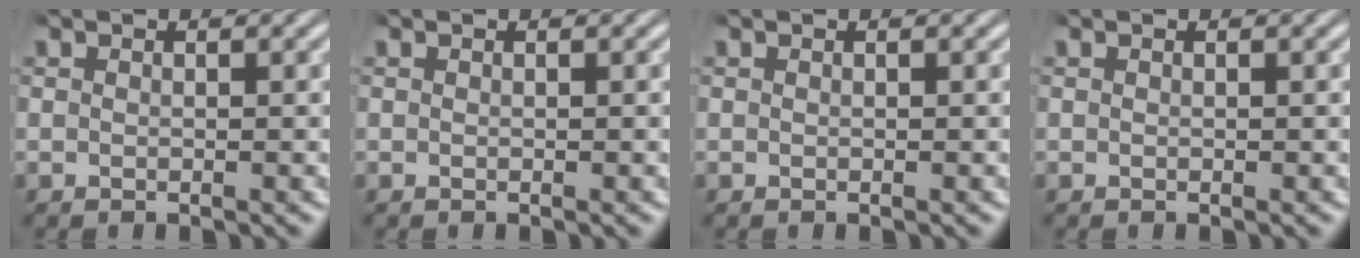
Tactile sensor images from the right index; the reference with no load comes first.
{"total": 0.0}
{"total": 0.0}
{"total": 0.0}